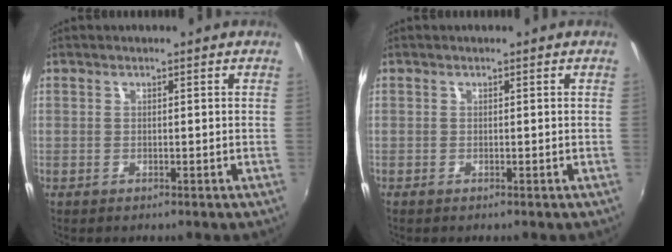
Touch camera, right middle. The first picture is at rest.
{"total": 0.0}